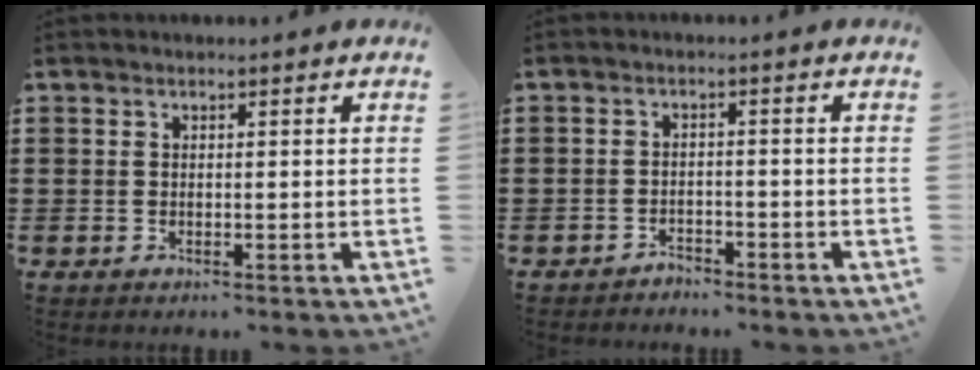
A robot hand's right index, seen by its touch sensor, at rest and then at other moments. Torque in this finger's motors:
{"motor_torque": [1.41, 0.73, 0.01, -0.03]}